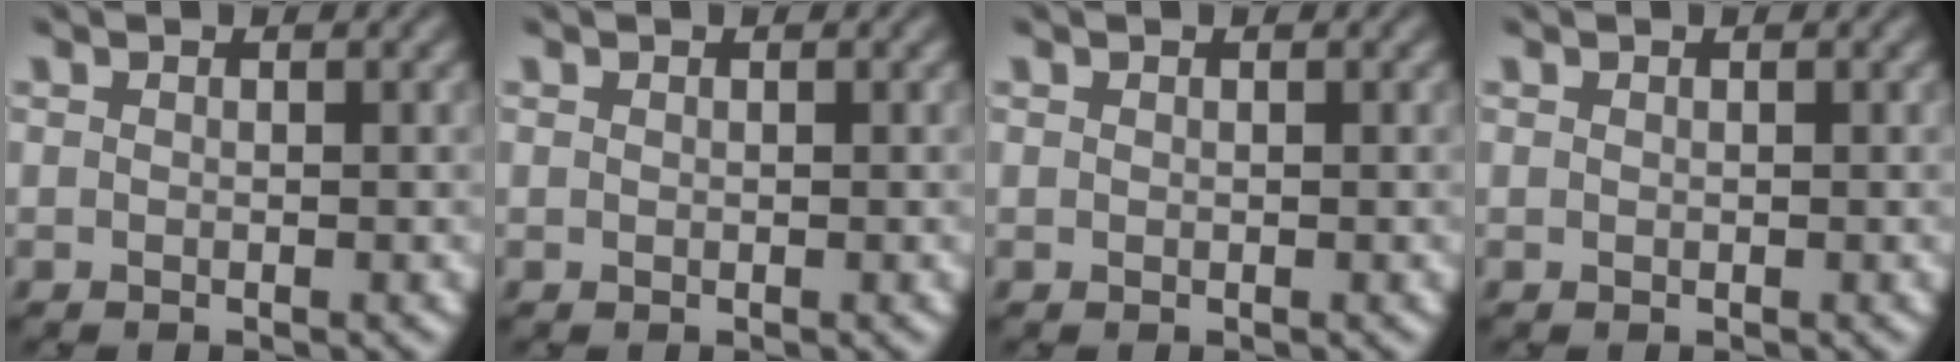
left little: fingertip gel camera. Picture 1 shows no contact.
{"total": 0.0}
{"total": 0.0}
{"total": 0.0}